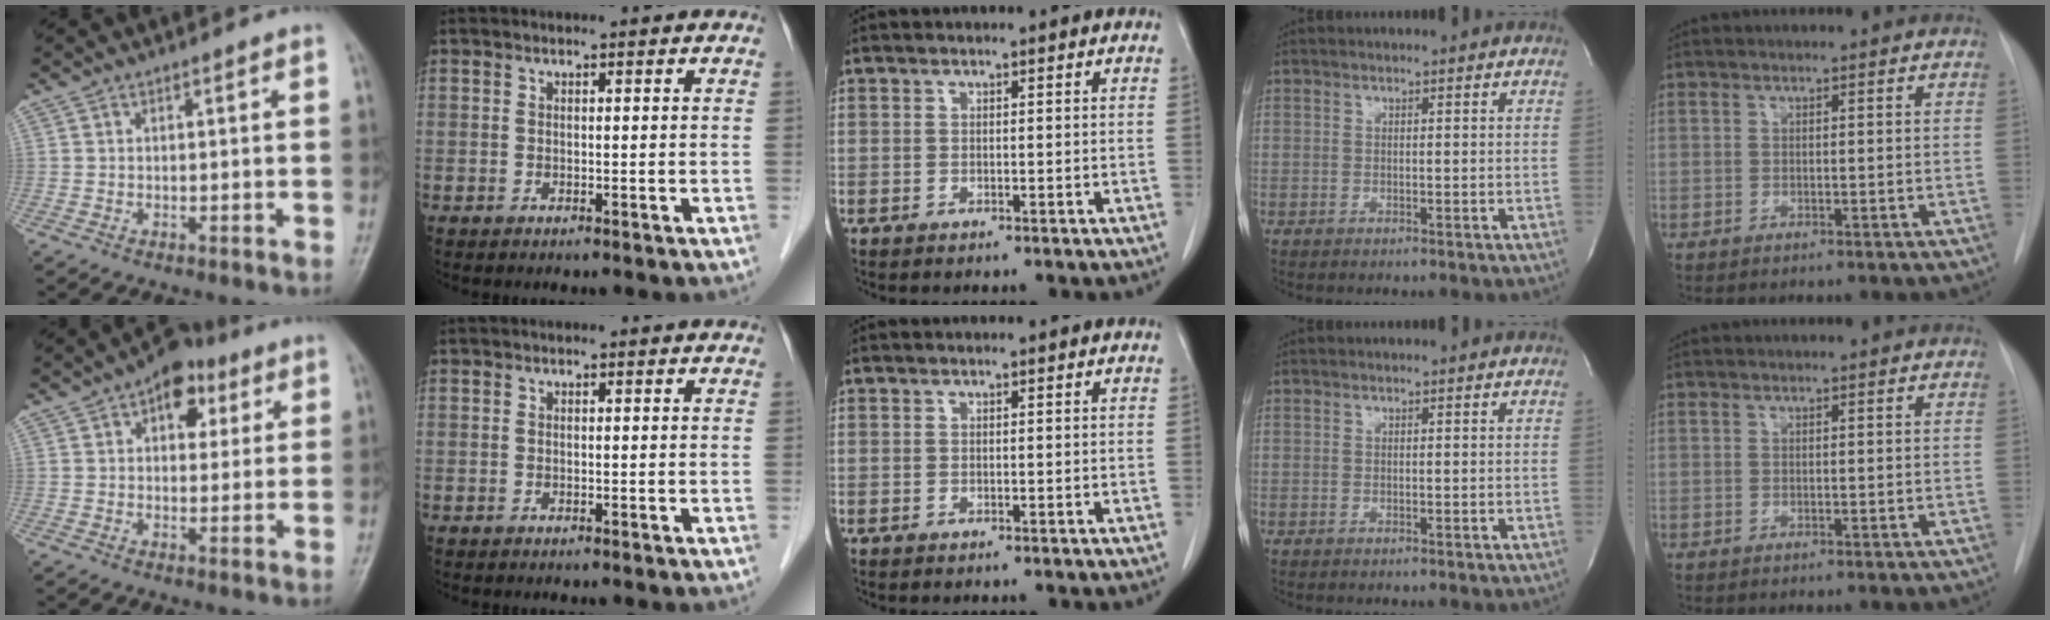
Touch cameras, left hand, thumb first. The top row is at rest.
{"thumb": {"total": 9.6, "force": [4.1, 5.9, 6.3], "torque": [-0.049, 0.001, 0.051]}}